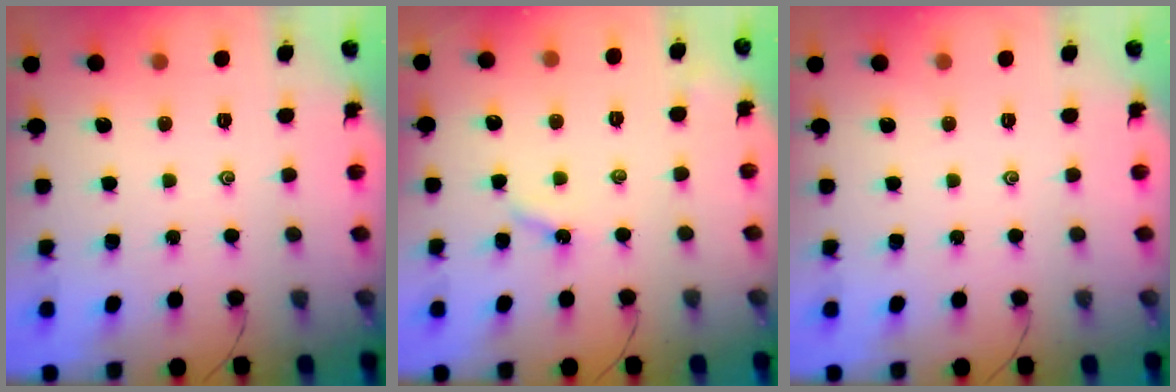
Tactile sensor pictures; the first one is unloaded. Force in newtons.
{"total": 3.7, "press": 3.6, "slide": 0.5}
{"total": 0.0}